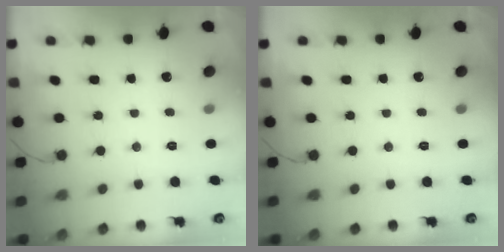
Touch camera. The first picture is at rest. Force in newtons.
{"total": 0.0}